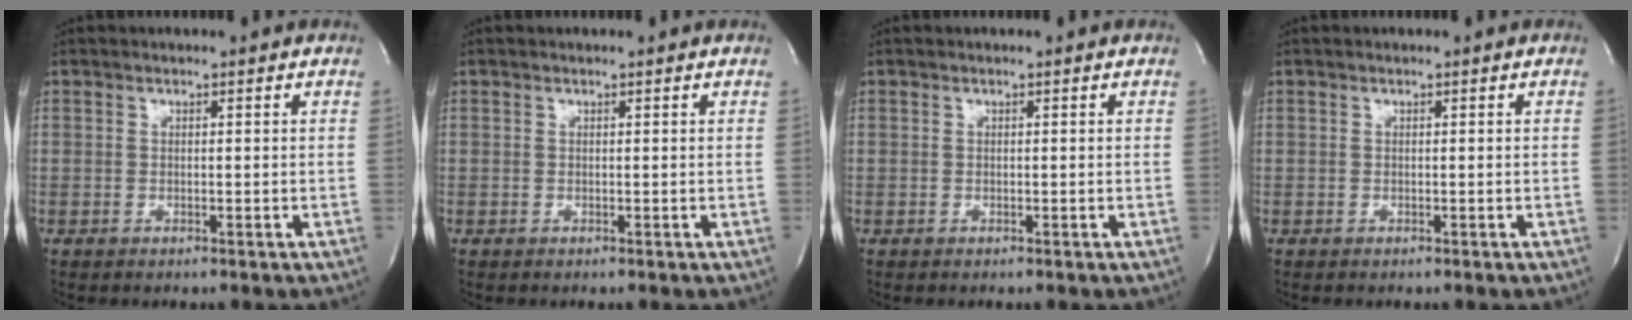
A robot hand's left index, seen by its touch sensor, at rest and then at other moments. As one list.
[{"total": 0.7, "force": [0.7, 0.0, 0.1], "torque": [-0.005, 0.003, 0.006]}, {"total": 0.0}, {"total": 0.0}]